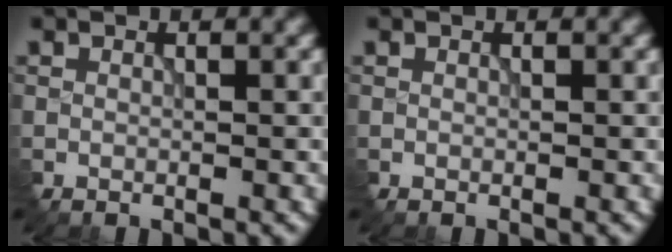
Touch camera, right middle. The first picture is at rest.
{"total": 0.0}